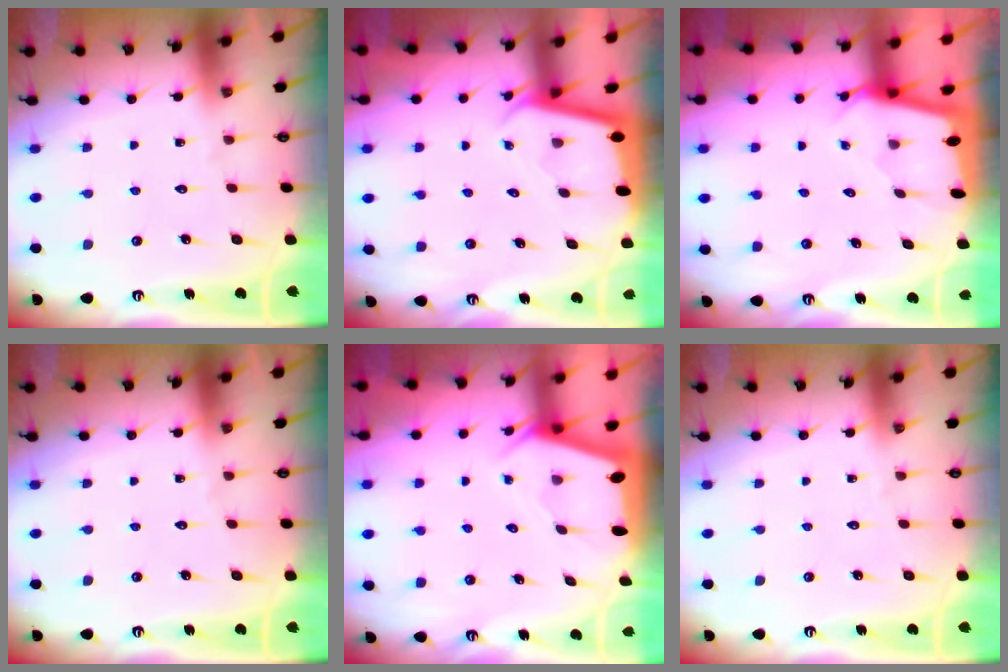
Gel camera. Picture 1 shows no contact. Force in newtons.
{"total": 1.9, "press": 1.9, "slide": 0.2}
{"total": 1.7, "press": 1.6, "slide": 0.2}
{"total": 0.0}
{"total": 2.1, "press": 2.0, "slide": 0.4}
{"total": 0.0}